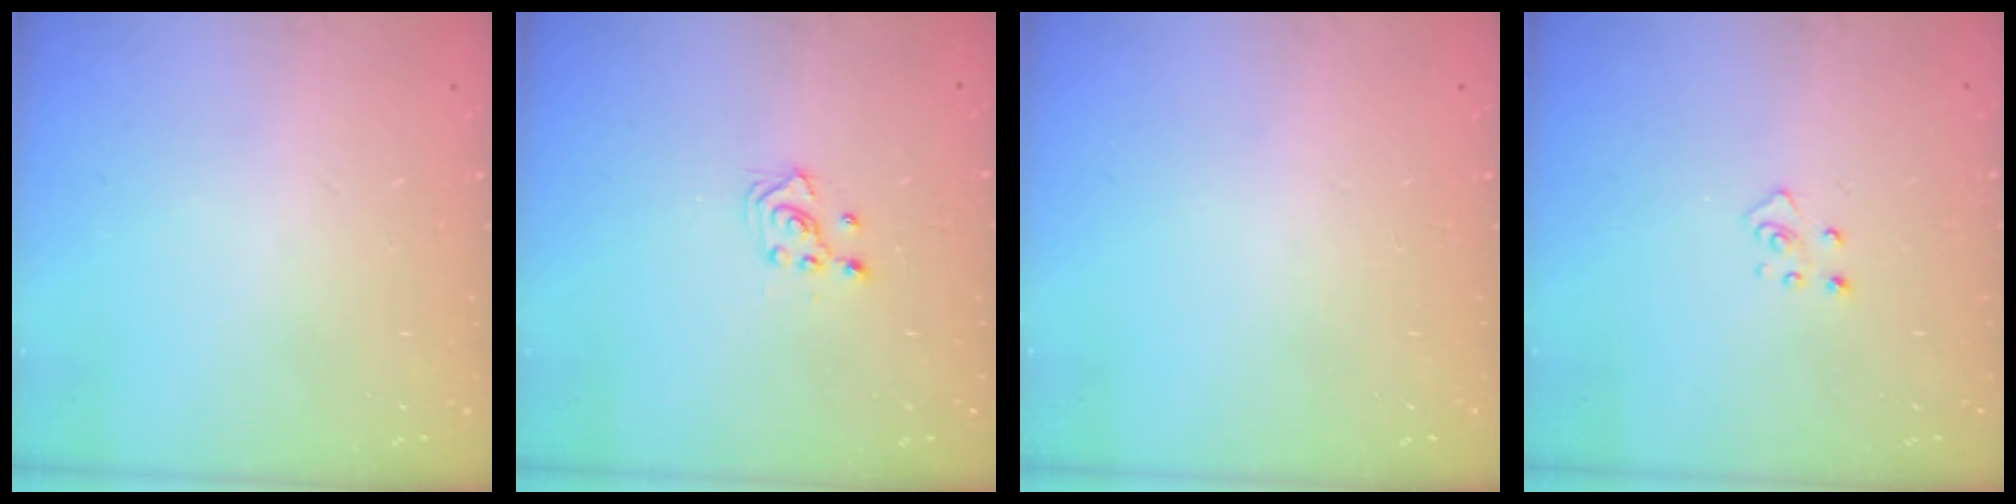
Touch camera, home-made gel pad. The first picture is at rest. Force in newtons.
{"total": 2.5, "press": 2.3, "slide": 1.0}
{"total": 0.0}
{"total": 2.8, "press": 2.8, "slide": 0.3}